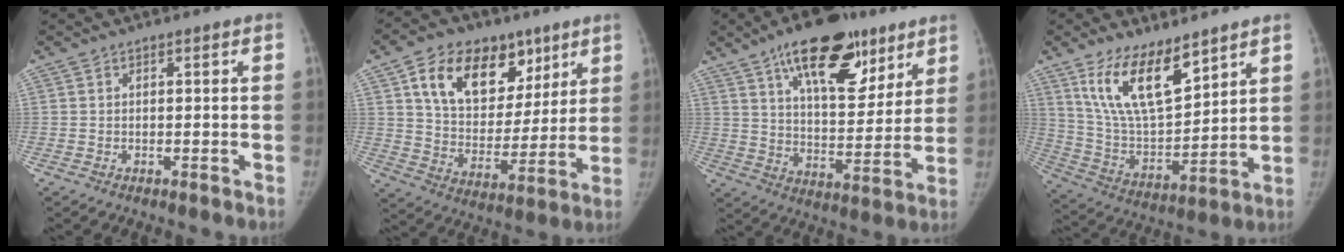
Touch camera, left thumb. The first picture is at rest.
{"total": 19.9, "force": [9.6, 13.3, 11.3], "torque": [-0.137, -0.027, 0.163]}
{"total": 21.7, "force": [12.6, 10.0, 14.5], "torque": [-0.179, -0.040, 0.200]}
{"total": 15.5, "force": [9.8, 6.3, 10.3], "torque": [-0.156, -0.057, 0.201]}